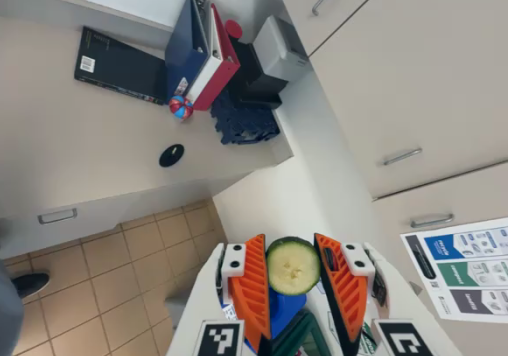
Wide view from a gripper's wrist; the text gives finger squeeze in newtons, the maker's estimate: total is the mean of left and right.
{"total": 8.5, "left": 8.6, "right": 8.4}